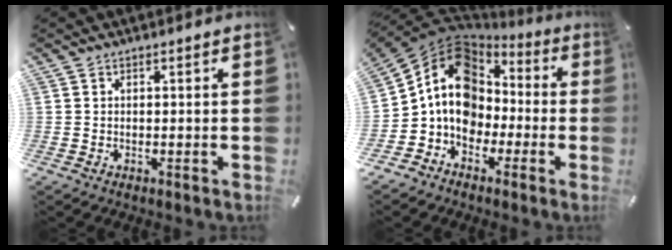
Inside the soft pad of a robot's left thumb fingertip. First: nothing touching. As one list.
[{"total": 13.4, "force": [-0.5, 11.5, 6.7], "torque": [-0.147, 0.012, -0.005]}]